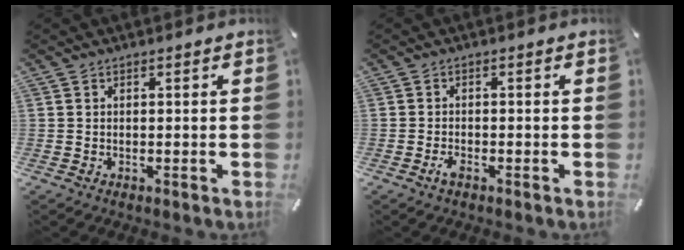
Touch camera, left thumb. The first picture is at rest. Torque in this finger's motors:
{"motor_torque": [0.01, 0.01, 0.07, -0.05, -0.04]}